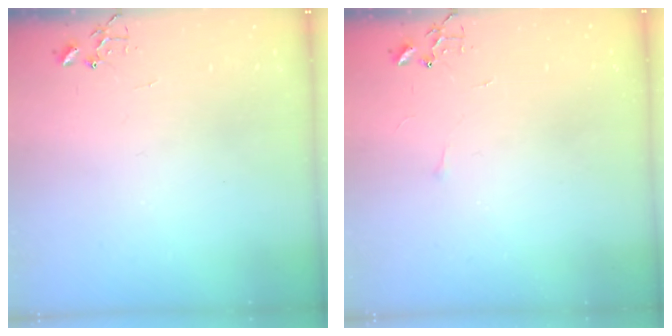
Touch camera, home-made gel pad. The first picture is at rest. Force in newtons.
{"total": 3.3, "press": 3.2, "slide": 0.5}